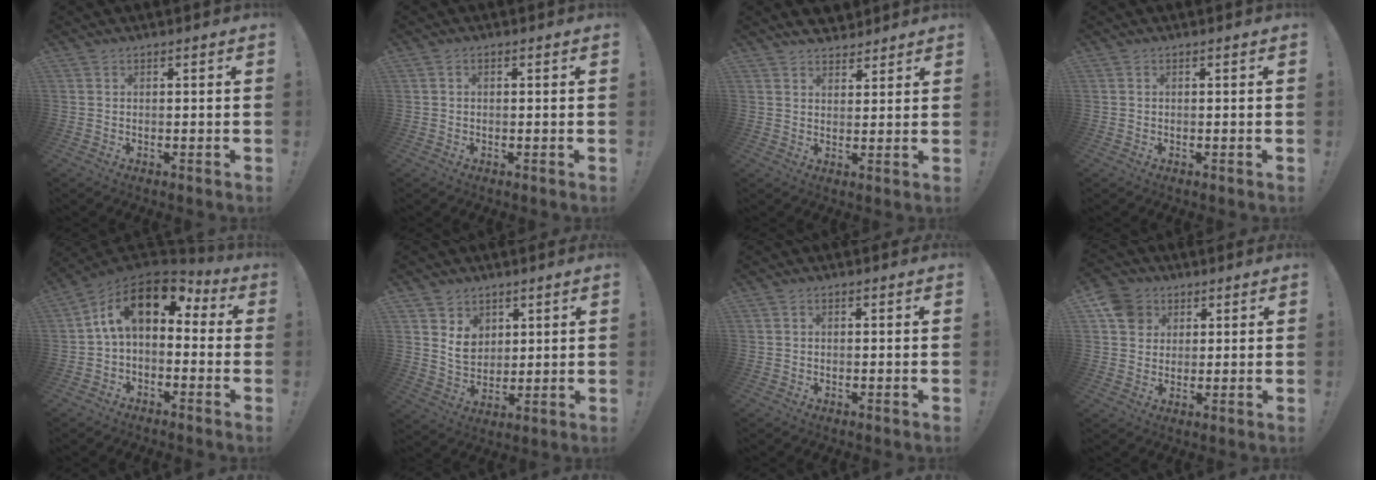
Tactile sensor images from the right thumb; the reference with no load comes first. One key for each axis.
{"total": 0.9, "fx": -0.2, "fy": 0.6, "fz": 0.6, "tx": -0.016, "ty": 0.004, "tz": -0.003}
{"total": 3.6, "fx": 3.0, "fy": 1.9, "fz": 0.3, "tx": -0.003, "ty": -0.020, "tz": 0.057}
{"total": 0.0}
{"total": 14.0, "fx": 4.5, "fy": 7.4, "fz": 11.0, "tx": -0.185, "ty": -0.010, "tz": 0.083}
{"total": 8.3, "fx": 4.1, "fy": 6.9, "fz": 2.3, "tx": -0.030, "ty": -0.031, "tz": 0.082}
{"total": 0.6, "fx": -0.3, "fy": 0.4, "fz": 0.3, "tx": -0.011, "ty": 0.003, "tz": -0.003}
{"total": 8.3, "fx": 3.3, "fy": 7.2, "fz": 2.6, "tx": -0.035, "ty": -0.014, "tz": 0.067}